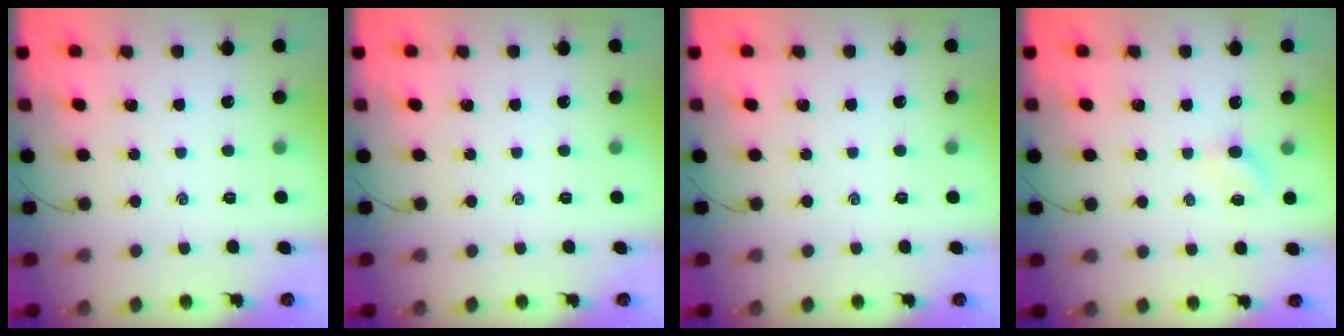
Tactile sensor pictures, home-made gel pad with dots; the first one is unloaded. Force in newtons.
{"total": 0.0}
{"total": 0.0}
{"total": 2.1, "press": 2.0, "slide": 0.7}